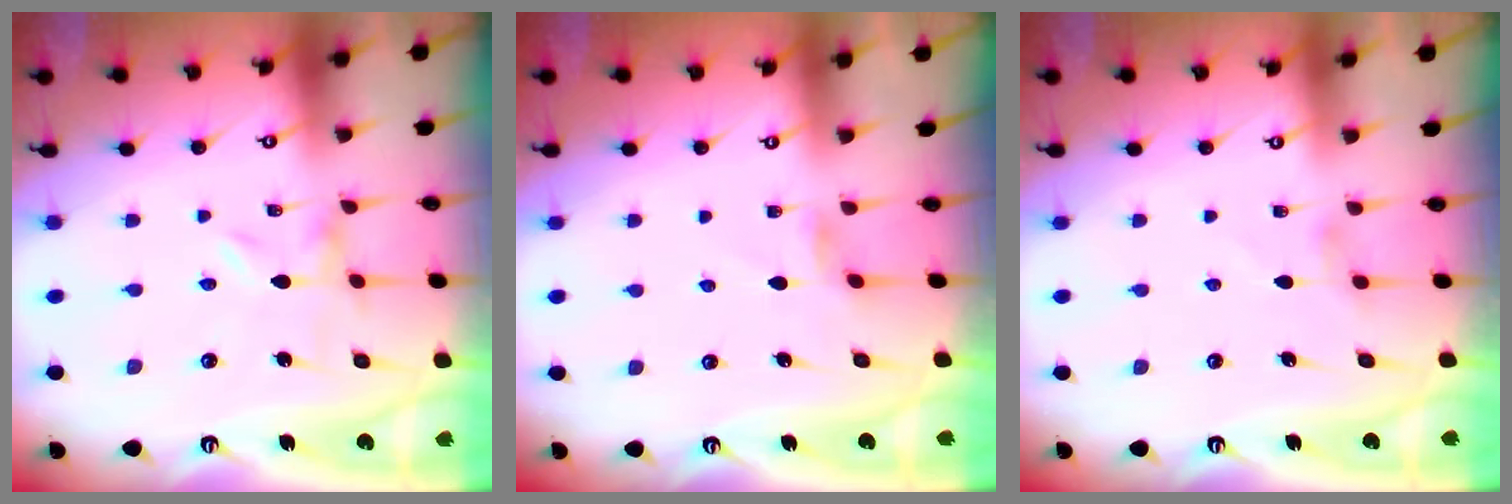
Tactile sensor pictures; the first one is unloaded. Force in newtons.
{"total": 1.7, "press": 1.7, "slide": 0.3}
{"total": 0.9, "press": 0.9, "slide": 0.3}